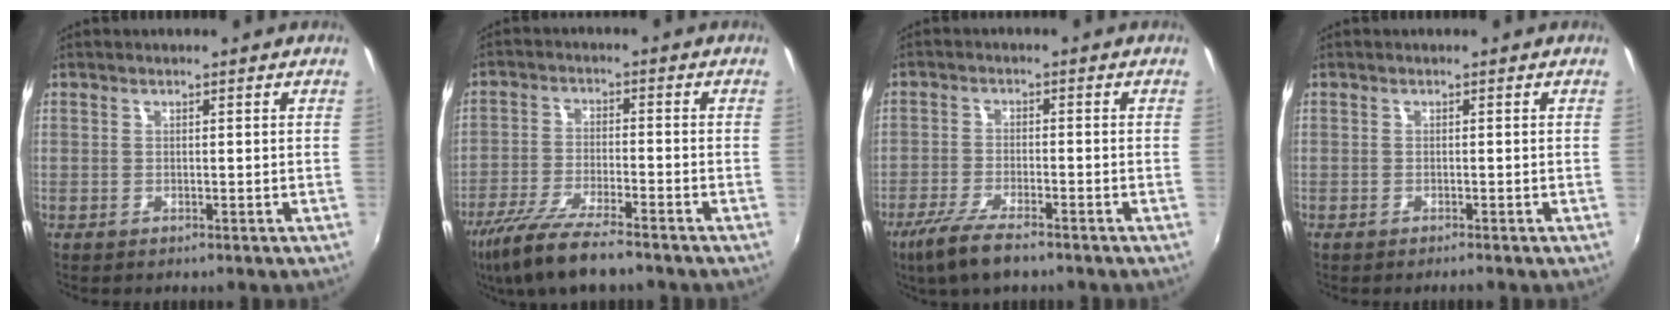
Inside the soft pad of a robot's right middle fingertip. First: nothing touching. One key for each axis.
{"total": 11.7, "fx": -9.4, "fy": 1.5, "fz": 6.8, "tx": -0.152, "ty": -0.033, "tz": -0.172}
{"total": 7.9, "fx": -5.8, "fy": 1.6, "fz": 5.1, "tx": -0.129, "ty": -0.021, "tz": -0.110}
{"total": 0.8, "fx": -0.8, "fy": 0.0, "fz": 0.3, "tx": -0.005, "ty": -0.005, "tz": -0.015}